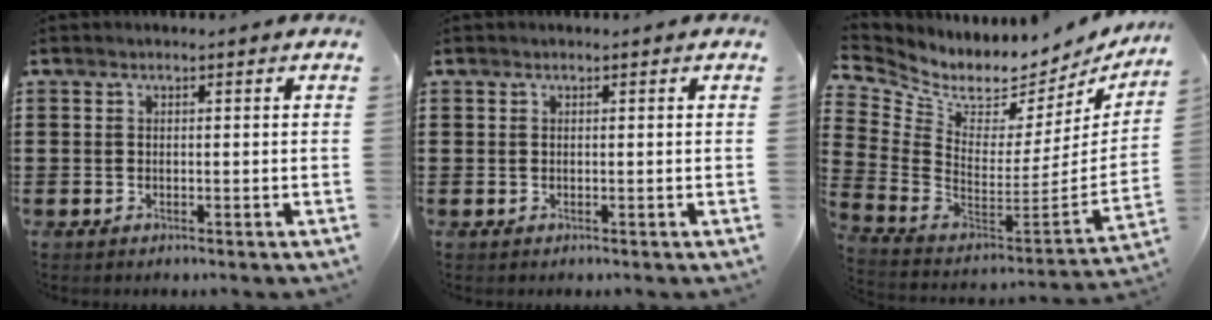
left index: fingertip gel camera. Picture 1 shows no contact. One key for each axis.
{"total": 0.0}
{"total": 4.1, "fx": 3.7, "fy": 1.5, "fz": 1.0, "tx": -0.054, "ty": -0.058, "tz": 0.057}